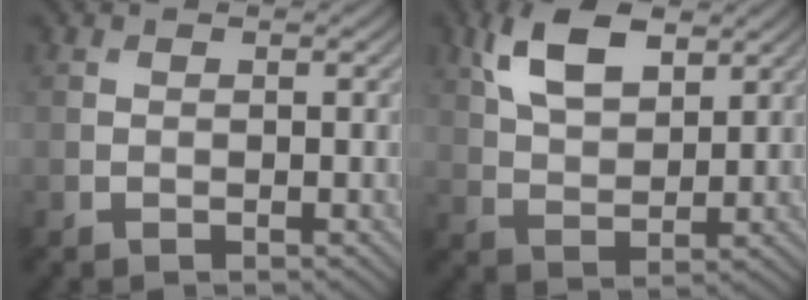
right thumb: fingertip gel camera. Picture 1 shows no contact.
{"total": 8.2, "force": [4.2, 4.1, 5.7], "torque": [-0.122, 0.005, 0.082]}